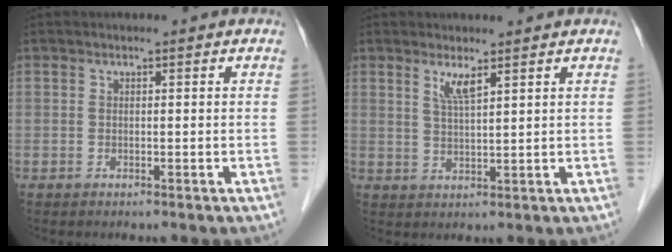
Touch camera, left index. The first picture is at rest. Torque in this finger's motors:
{"motor_torque": [0.30, 0.04, 0.15, 0.07]}